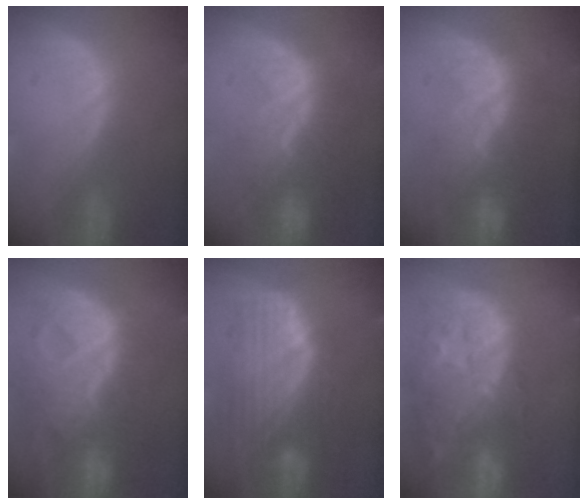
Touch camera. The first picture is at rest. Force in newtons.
{"total": 8.4, "press": 7.6, "slide": 3.5}
{"total": 8.1, "press": 7.5, "slide": 3.1}
{"total": 13.0, "press": 10.9, "slide": 7.0}
{"total": 10.0, "press": 8.8, "slide": 4.6}
{"total": 14.9, "press": 12.0, "slide": 8.9}